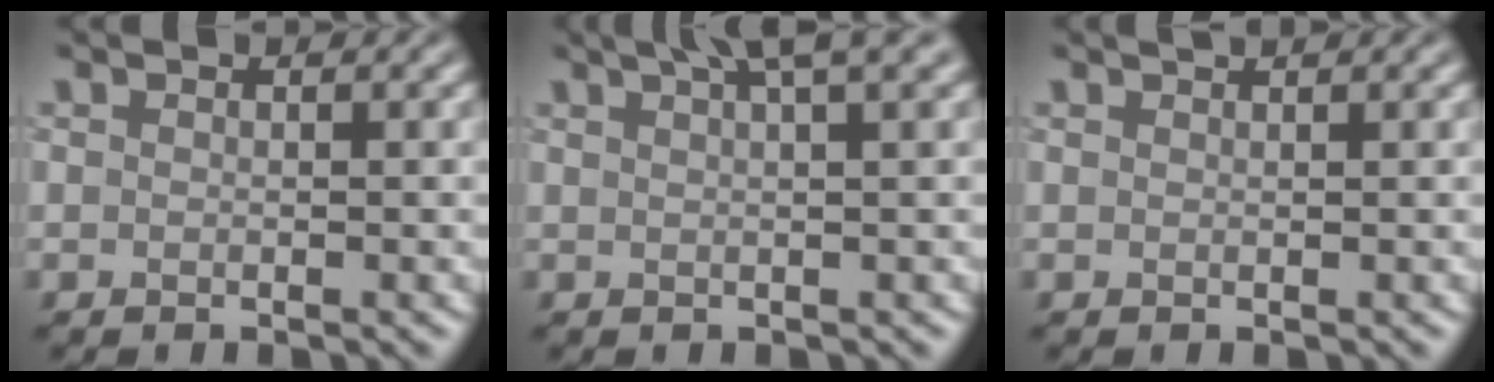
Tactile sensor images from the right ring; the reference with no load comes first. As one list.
[{"total": 4.3, "force": [2.9, 0.7, 3.0], "torque": [-0.031, 0.014, 0.037]}, {"total": 0.8, "force": [0.7, 0.1, 0.3], "torque": [-0.002, -0.002, 0.006]}]